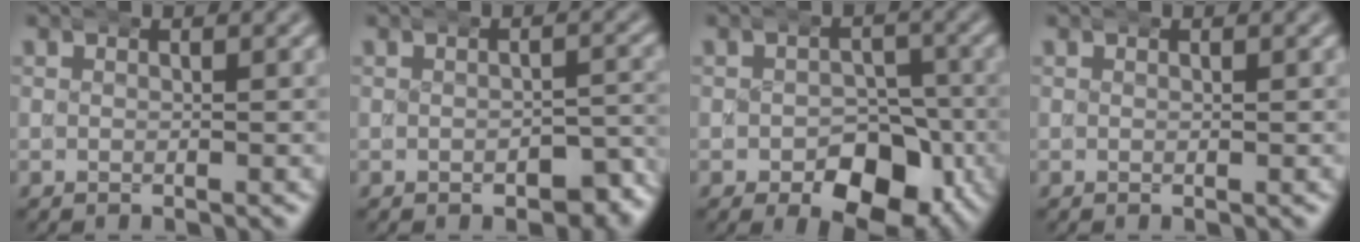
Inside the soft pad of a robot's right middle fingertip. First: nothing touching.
{"total": 3.4, "force": [-2.4, 1.5, 1.9], "torque": [-0.022, -0.004, -0.035]}
{"total": 7.4, "force": [-3.2, 4.8, 4.7], "torque": [-0.065, -0.033, -0.037]}
{"total": 0.0}